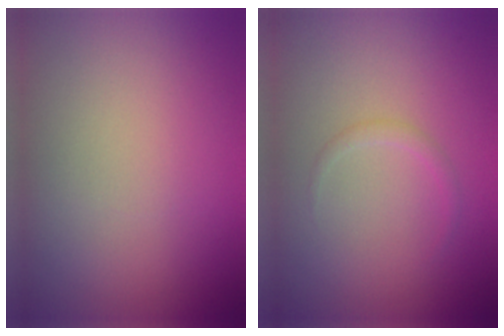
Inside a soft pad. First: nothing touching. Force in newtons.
{"total": 0.8, "press": 0.8, "slide": 0.1}